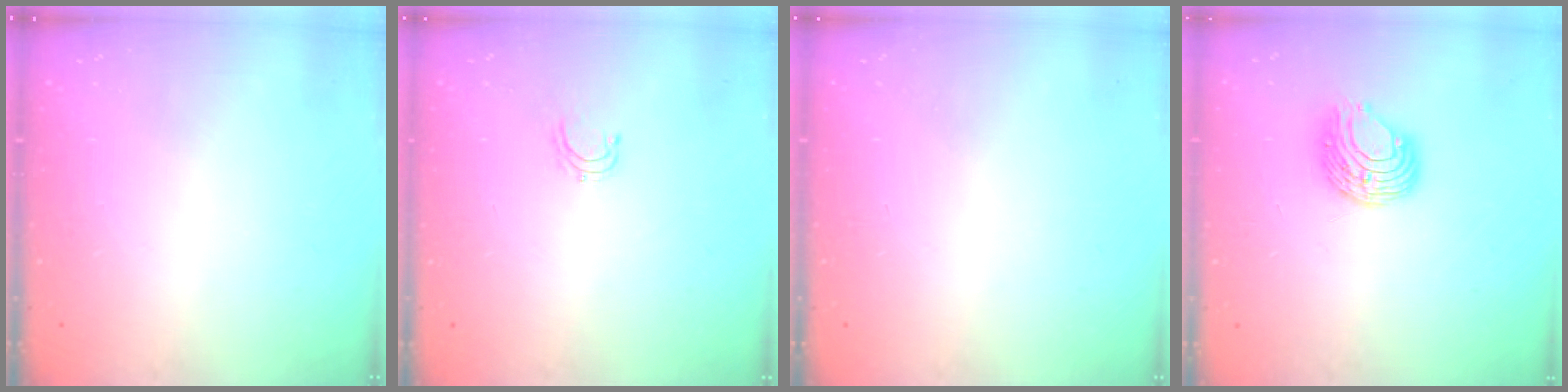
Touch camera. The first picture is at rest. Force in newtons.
{"total": 3.1, "press": 3.1, "slide": 0.2}
{"total": 0.0}
{"total": 8.9, "press": 8.9, "slide": 0.7}